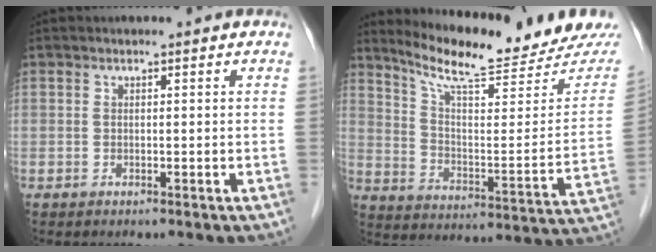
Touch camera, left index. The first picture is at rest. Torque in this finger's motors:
{"motor_torque": [-0.09, -0.09, 0.09, 0.07]}